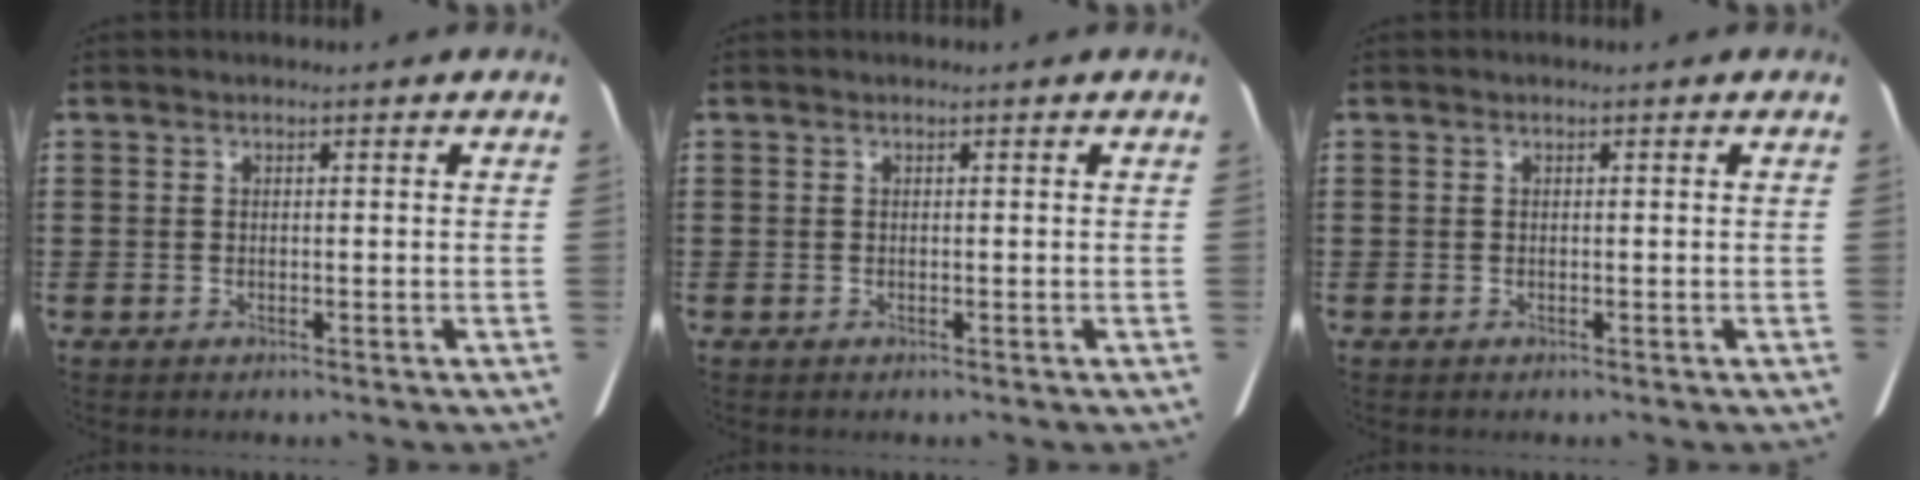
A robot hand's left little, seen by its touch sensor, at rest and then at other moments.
{"total": 0.0}
{"total": 0.0}